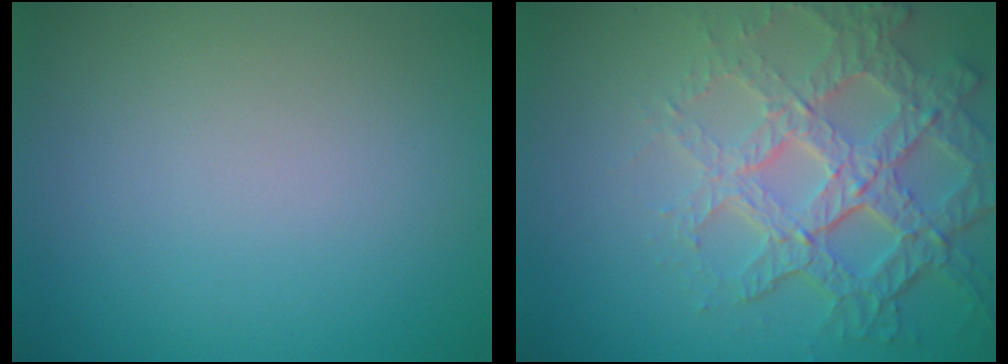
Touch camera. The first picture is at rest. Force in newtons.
{"total": 7.2, "press": 5.1, "slide": 5.0}